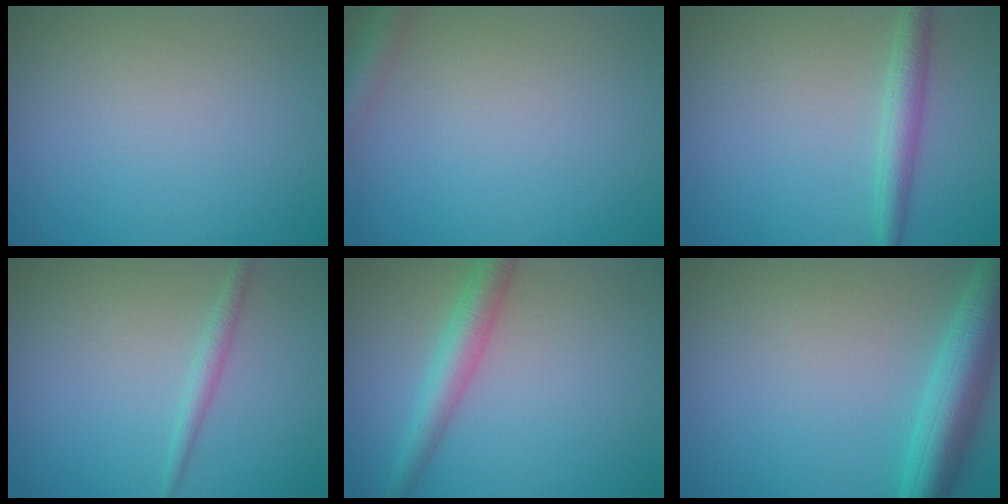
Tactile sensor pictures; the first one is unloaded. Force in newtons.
{"total": 2.4, "press": 2.4, "slide": 0.1}
{"total": 2.6, "press": 2.6, "slide": 0.0}
{"total": 1.4, "press": 1.4, "slide": 0.1}
{"total": 3.5, "press": 3.5, "slide": 0.1}
{"total": 5.7, "press": 5.6, "slide": 0.2}